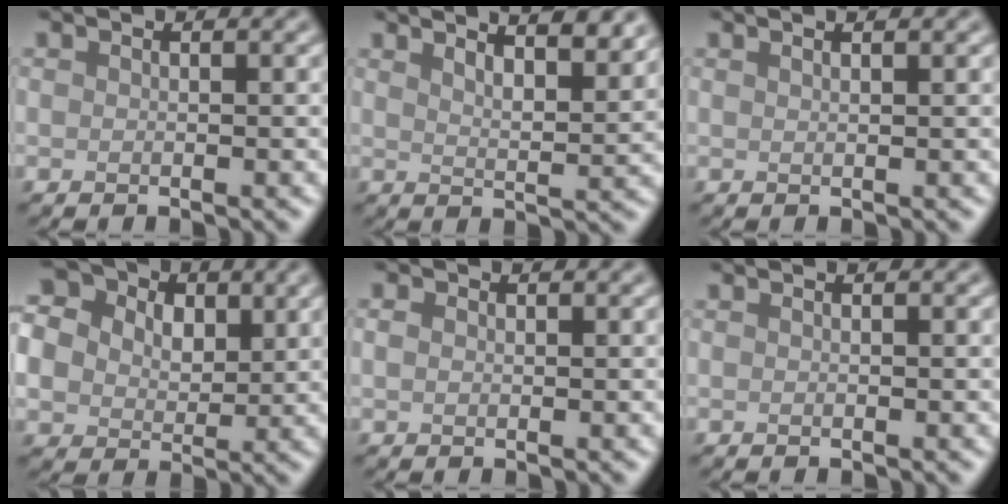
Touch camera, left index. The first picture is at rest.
{"total": 7.6, "force": [5.6, 2.3, 4.6], "torque": [-0.028, 0.026, 0.040]}
{"total": 2.3, "force": [1.4, 1.0, 1.5], "torque": [-0.001, 0.001, -0.009]}
{"total": 11.3, "force": [4.6, 8.5, 5.8], "torque": [-0.122, 0.031, 0.075]}
{"total": 0.9, "force": [0.3, 0.6, 0.6], "torque": [-0.013, 0.002, 0.002]}
{"total": 0.0}